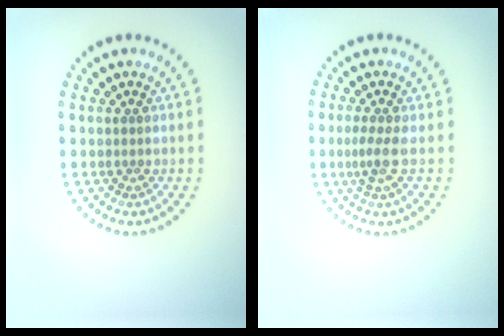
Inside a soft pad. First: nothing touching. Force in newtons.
{"total": 1.7, "press": 1.4, "slide": 1.0}